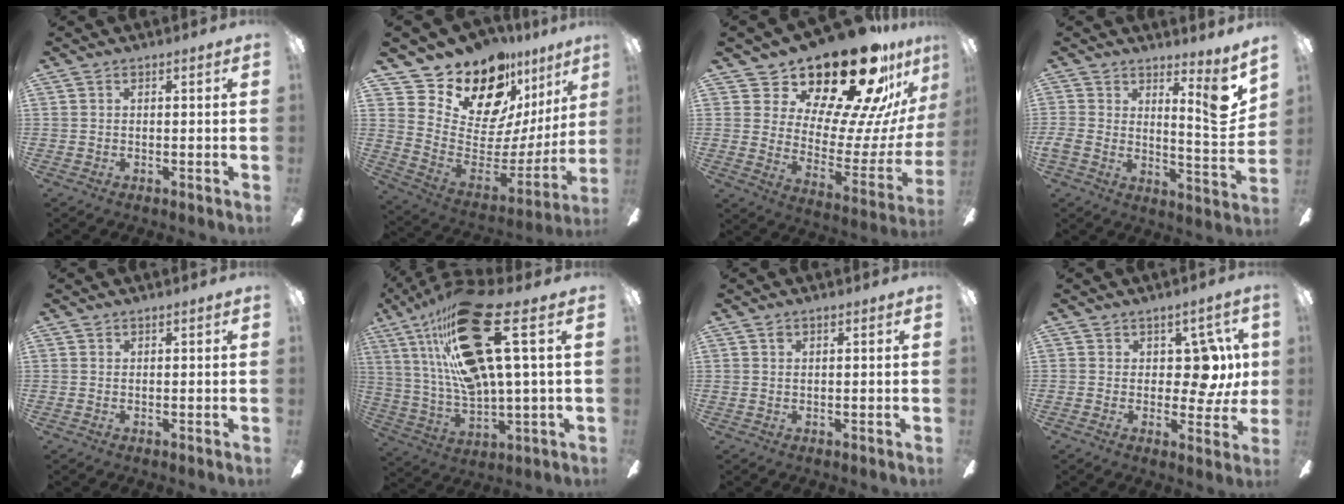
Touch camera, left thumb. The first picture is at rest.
{"total": 17.6, "force": [14.6, 7.5, 6.4], "torque": [-0.122, -0.132, 0.266]}
{"total": 27.3, "force": [21.1, 9.5, 14.6], "torque": [-0.222, -0.159, 0.360]}
{"total": 10.4, "force": [5.9, 3.6, 7.8], "torque": [-0.103, -0.047, 0.102]}
{"total": 0.0}
{"total": 26.8, "force": [11.8, 7.0, 23.0], "torque": [-0.440, -0.050, 0.190]}
{"total": 1.2, "force": [0.6, 0.4, 1.0], "torque": [-0.021, 0.001, 0.010]}
{"total": 9.8, "force": [2.0, 6.0, 7.5], "torque": [-0.093, 0.000, 0.037]}